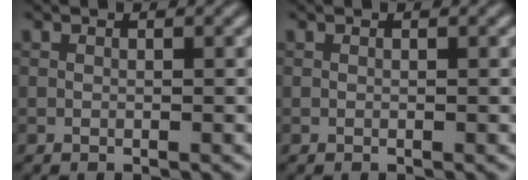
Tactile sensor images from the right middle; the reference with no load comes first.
{"total": 0.0}